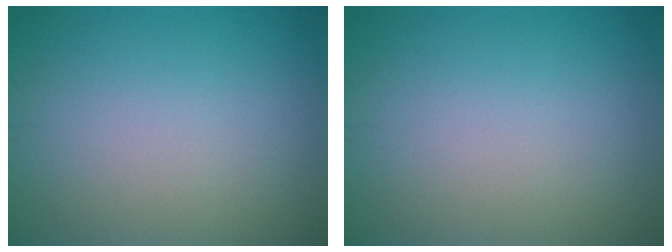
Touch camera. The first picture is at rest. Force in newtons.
{"total": 0.0}